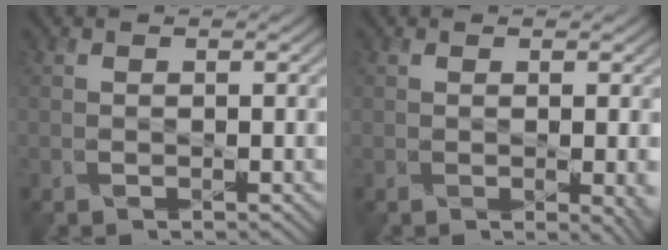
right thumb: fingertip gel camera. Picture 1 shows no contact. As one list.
[{"total": 3.4, "force": [-0.6, 1.2, 3.1], "torque": [-0.038, -0.010, 0.003]}]